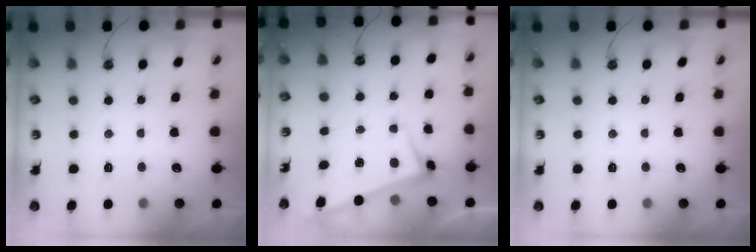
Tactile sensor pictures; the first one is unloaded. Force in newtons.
{"total": 2.9, "press": 2.9, "slide": 0.4}
{"total": 0.0}